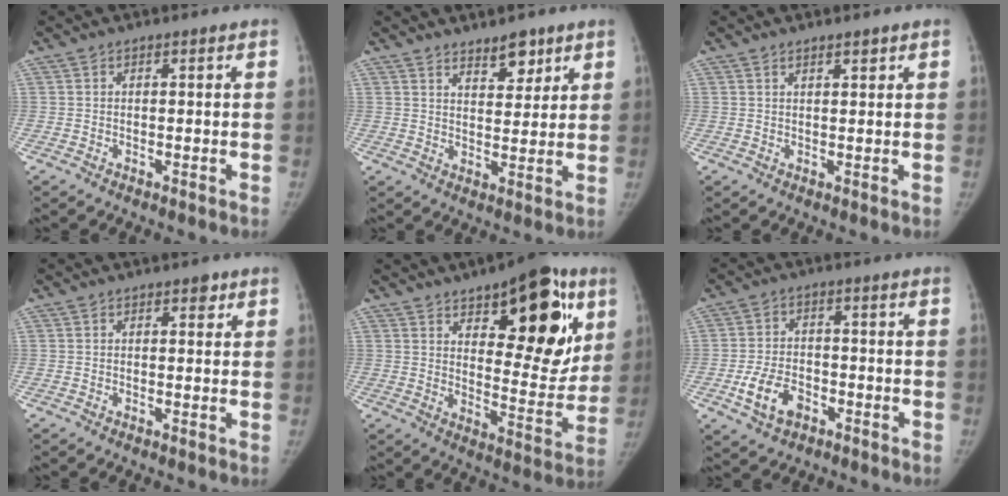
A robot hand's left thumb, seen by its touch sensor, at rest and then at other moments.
{"total": 5.6, "force": [4.0, 2.6, 2.9], "torque": [-0.018, -0.030, 0.065]}
{"total": 1.5, "force": [1.1, 0.4, 0.9], "torque": [-0.009, -0.007, 0.019]}
{"total": 1.5, "force": [0.9, 0.9, 0.8], "torque": [0.001, -0.002, 0.008]}
{"total": 22.5, "force": [10.3, 10.0, 17.3], "torque": [-0.176, -0.046, 0.146]}
{"total": 7.7, "force": [-3.4, 5.0, 4.8], "torque": [-0.085, 0.016, -0.058]}